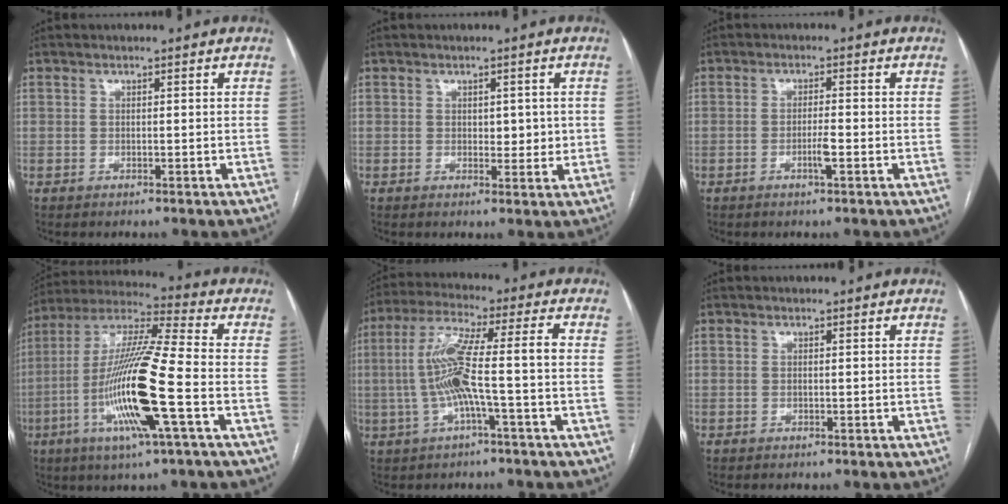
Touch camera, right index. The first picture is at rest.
{"total": 2.9, "force": [0.4, 1.7, 2.3], "torque": [-0.024, 0.001, 0.007]}
{"total": 2.6, "force": [-1.1, 0.0, 2.3], "torque": [-0.045, -0.002, -0.021]}
{"total": 18.0, "force": [-5.2, 0.3, 17.3], "torque": [-0.348, -0.012, -0.103]}
{"total": 10.3, "force": [-1.5, 0.2, 10.1], "torque": [-0.209, 0.026, -0.033]}
{"total": 0.0}